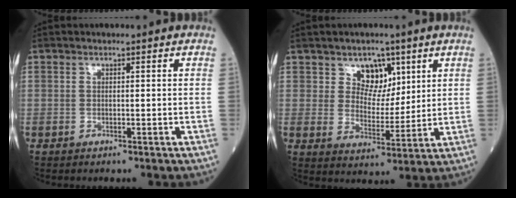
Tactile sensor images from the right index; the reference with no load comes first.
{"total": 5.9, "force": [3.4, 4.0, 2.8], "torque": [-0.040, 0.000, 0.060]}